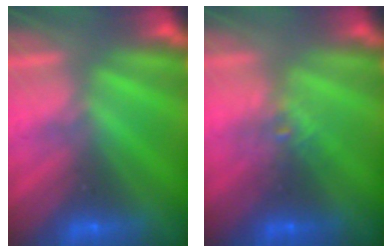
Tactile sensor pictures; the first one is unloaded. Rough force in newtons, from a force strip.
{"total": 2.1}